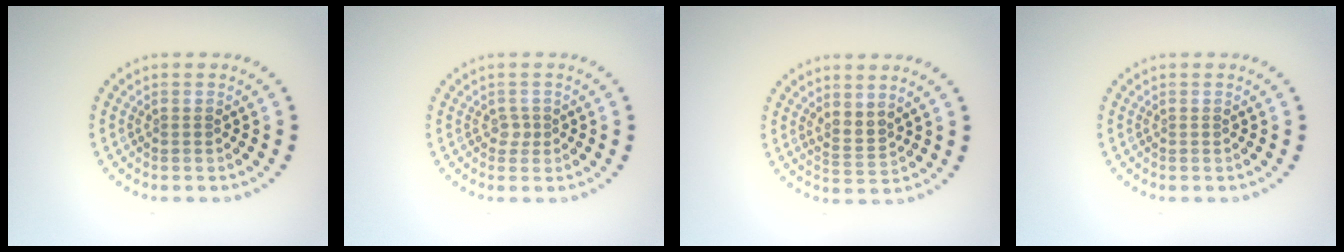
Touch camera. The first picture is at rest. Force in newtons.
{"total": 0.9, "press": 0.7, "slide": 0.5}
{"total": 2.0, "press": 1.4, "slide": 1.4}
{"total": 0.0}